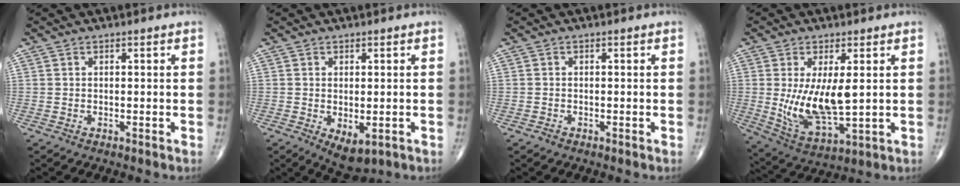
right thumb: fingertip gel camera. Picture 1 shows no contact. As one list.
[{"total": 5.3, "force": [-1.5, 2.7, 4.3], "torque": [-0.061, -0.009, -0.009]}, {"total": 0.6, "force": [-0.5, 0.4, 0.1], "torque": [-0.003, 0.000, -0.013]}, {"total": 12.5, "force": [0.9, 5.2, 11.4], "torque": [-0.208, -0.025, 0.033]}]